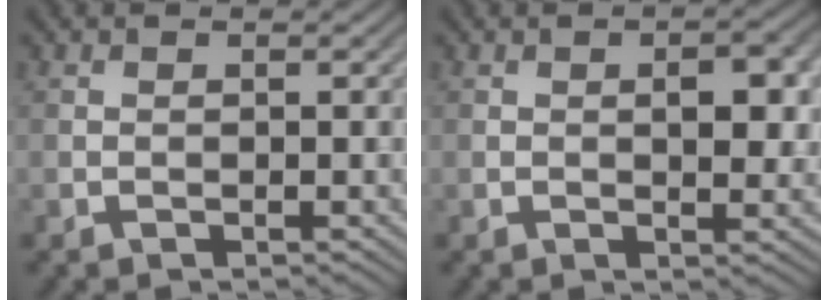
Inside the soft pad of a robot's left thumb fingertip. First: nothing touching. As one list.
[{"total": 4.0, "force": [0.5, 1.9, 3.5], "torque": [-0.051, -0.001, 0.007]}]